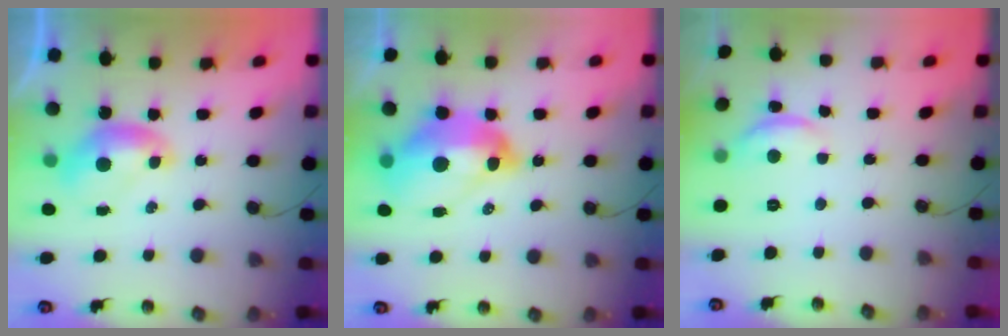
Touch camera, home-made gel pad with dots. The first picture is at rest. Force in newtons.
{"total": 10.3, "press": 10.2, "slide": 1.6}
{"total": 2.6, "press": 2.6, "slide": 0.5}